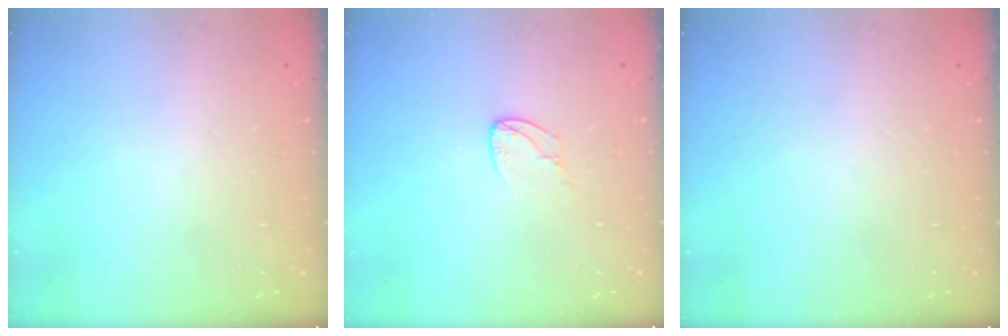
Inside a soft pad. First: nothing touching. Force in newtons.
{"total": 5.3, "press": 5.2, "slide": 0.4}
{"total": 0.0}